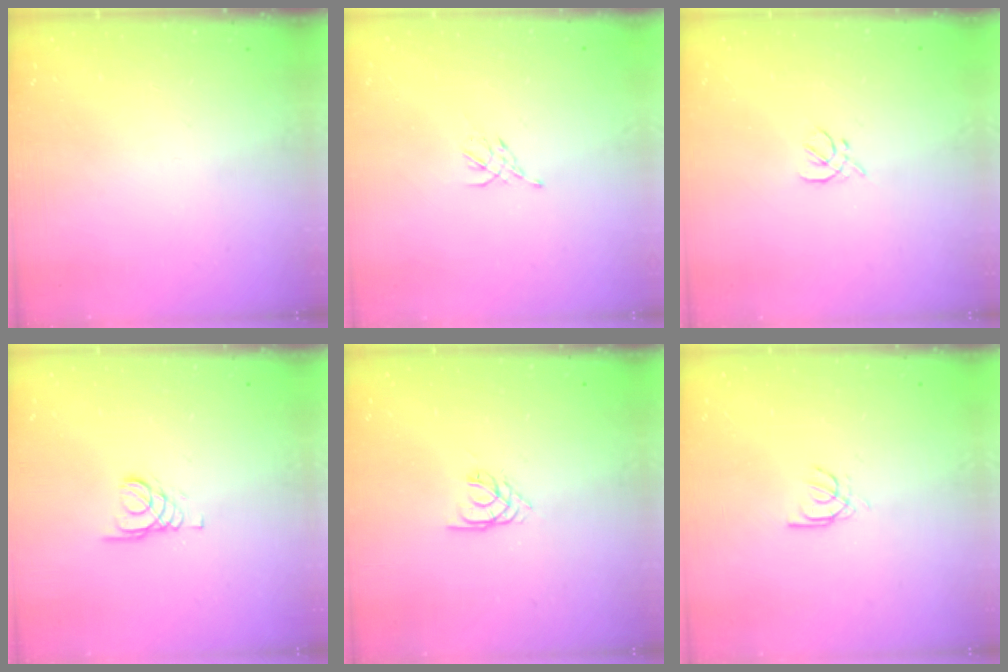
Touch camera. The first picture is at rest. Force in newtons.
{"total": 1.9, "press": 1.8, "slide": 0.5}
{"total": 2.0, "press": 1.9, "slide": 0.7}
{"total": 1.8, "press": 1.8, "slide": 0.2}
{"total": 1.7, "press": 1.7, "slide": 0.4}
{"total": 2.4, "press": 2.4, "slide": 0.3}